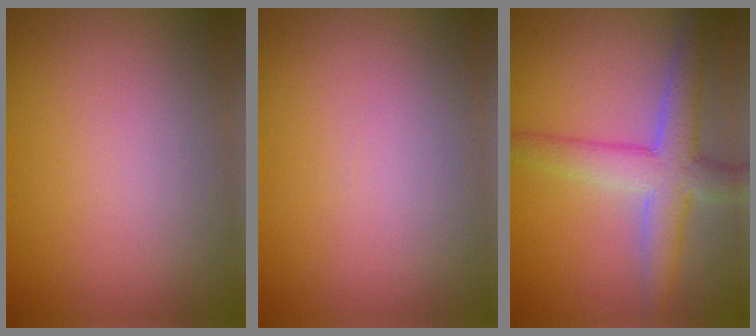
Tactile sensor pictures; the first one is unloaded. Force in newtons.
{"total": 0.0}
{"total": 5.6, "press": 5.6, "slide": 0.6}